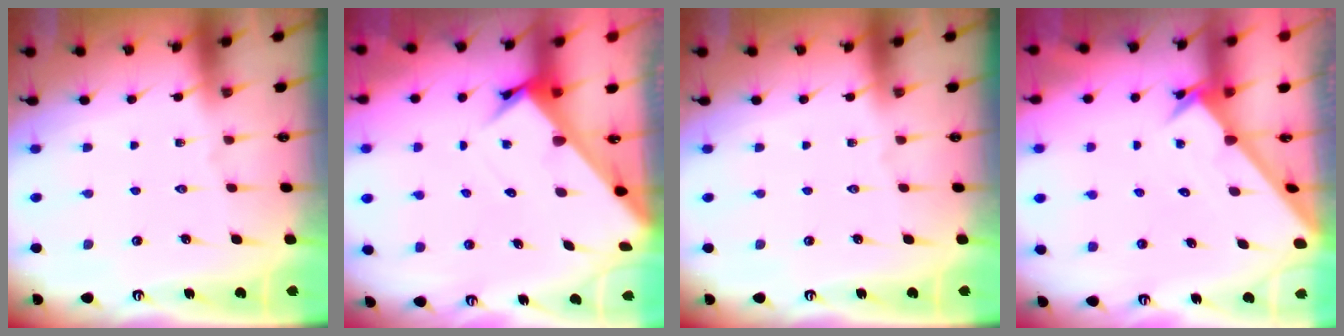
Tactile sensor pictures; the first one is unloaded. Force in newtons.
{"total": 3.6, "press": 3.6, "slide": 0.2}
{"total": 0.0}
{"total": 2.5, "press": 2.5, "slide": 0.2}